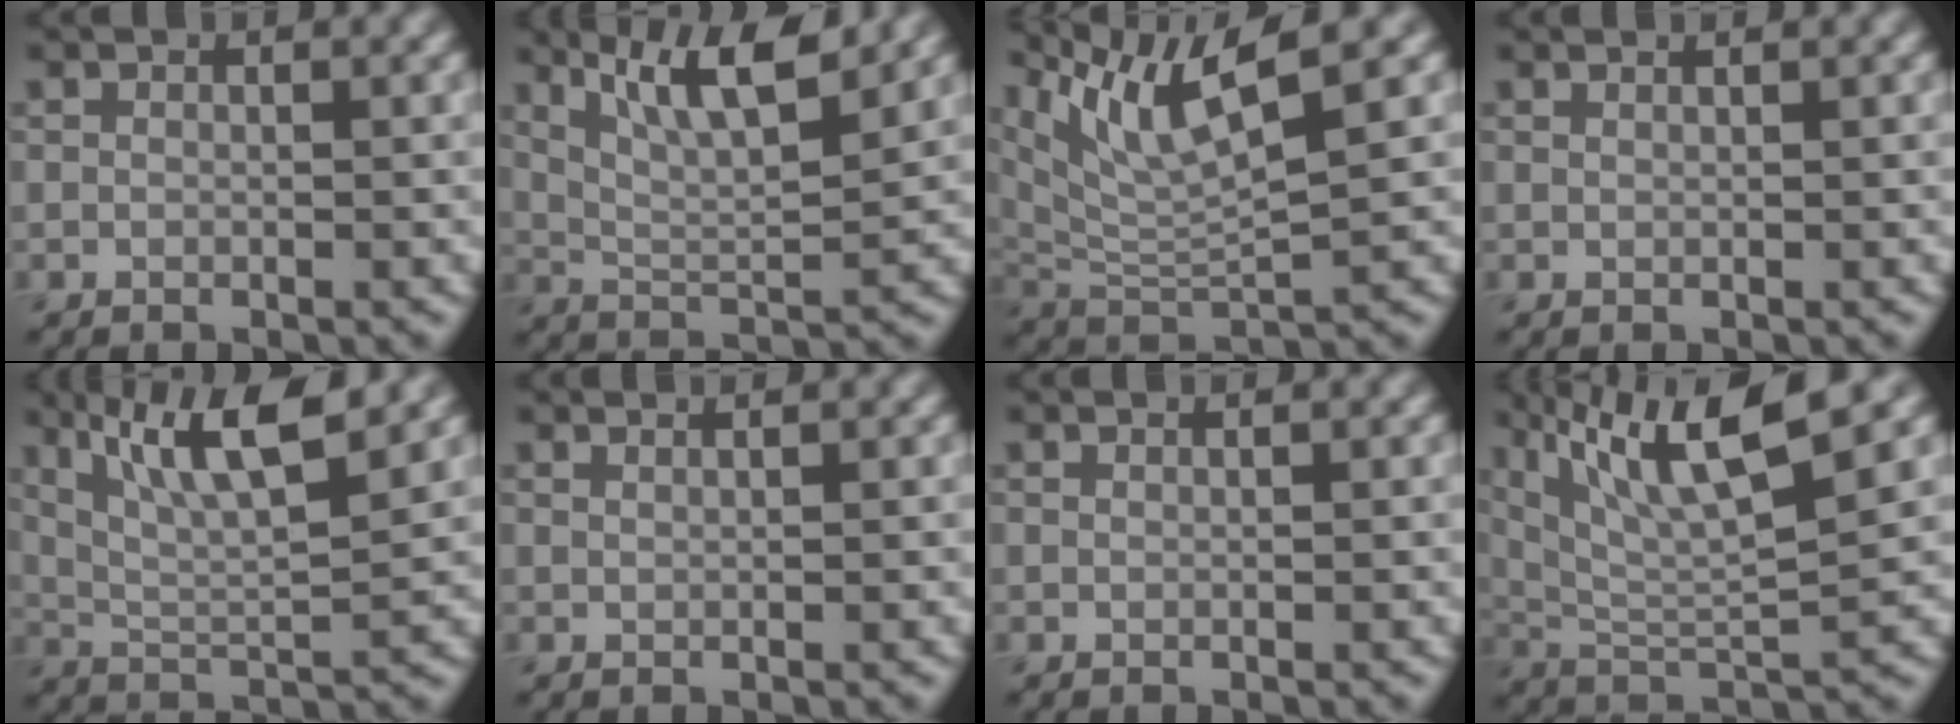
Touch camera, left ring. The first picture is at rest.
{"total": 7.3, "force": [4.4, 1.9, 5.5], "torque": [-0.096, 0.008, 0.076]}
{"total": 7.8, "force": [4.8, 1.5, 5.9], "torque": [-0.124, 0.004, 0.096]}
{"total": 1.2, "force": [0.9, 0.4, 0.6], "torque": [-0.003, -0.006, 0.002]}
{"total": 7.8, "force": [4.1, 1.8, 6.4], "torque": [-0.111, 0.006, 0.078]}
{"total": 1.8, "force": [1.3, 0.7, 1.0], "torque": [0.004, -0.005, 0.001]}
{"total": 0.9, "force": [0.7, 0.3, 0.4], "torque": [-0.004, -0.004, 0.001]}
{"total": 9.7, "force": [5.1, 2.0, 8.0], "torque": [-0.140, 0.010, 0.094]}